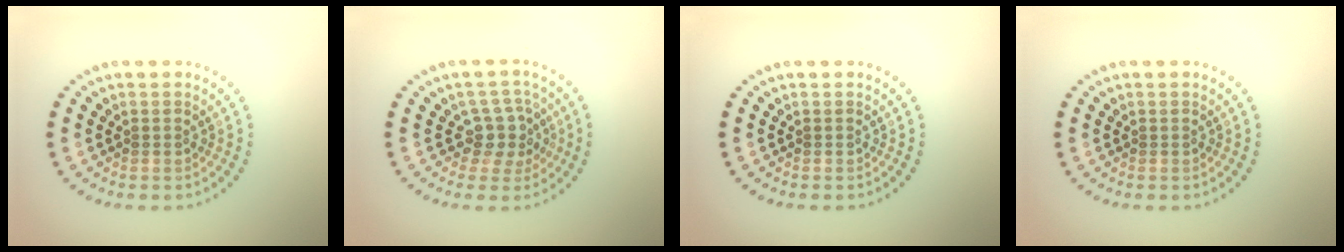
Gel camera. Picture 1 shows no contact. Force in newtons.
{"total": 2.9, "press": 2.4, "slide": 1.7}
{"total": 0.0}
{"total": 0.0}